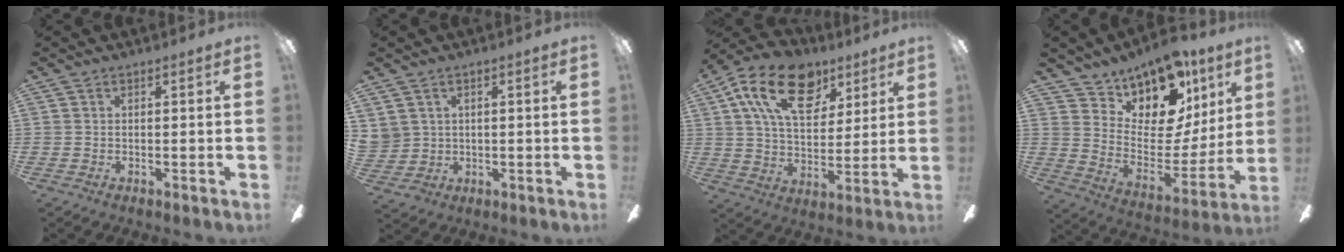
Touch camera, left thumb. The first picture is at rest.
{"total": 4.2, "force": [2.2, 3.6, -0.3], "torque": [-0.015, -0.004, 0.047]}
{"total": 19.4, "force": [9.8, 11.5, 12.2], "torque": [-0.200, -0.025, 0.173]}
{"total": 16.0, "force": [12.1, 7.9, 6.9], "torque": [-0.111, -0.106, 0.216]}